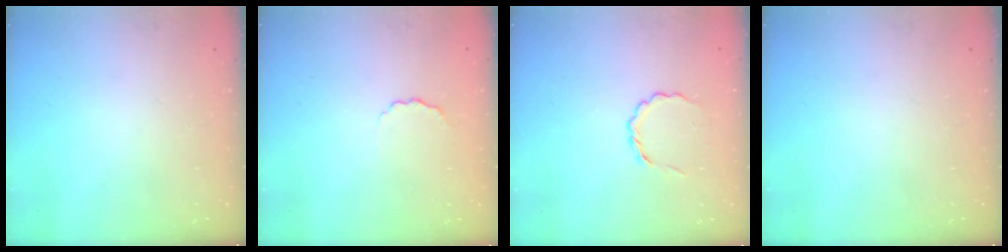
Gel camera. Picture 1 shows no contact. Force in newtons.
{"total": 3.1, "press": 3.0, "slide": 0.9}
{"total": 4.2, "press": 4.0, "slide": 1.3}
{"total": 0.0}